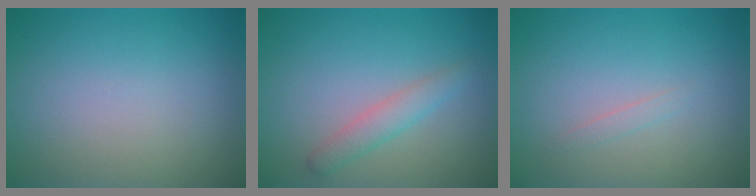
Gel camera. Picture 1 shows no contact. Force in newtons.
{"total": 2.0, "press": 2.0, "slide": 0.1}
{"total": 0.6, "press": 0.6, "slide": 0.0}